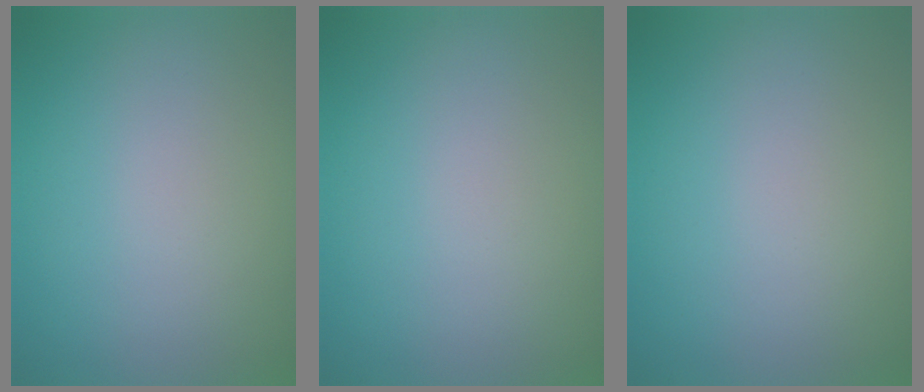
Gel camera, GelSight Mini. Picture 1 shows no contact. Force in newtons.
{"total": 0.0}
{"total": 0.0}